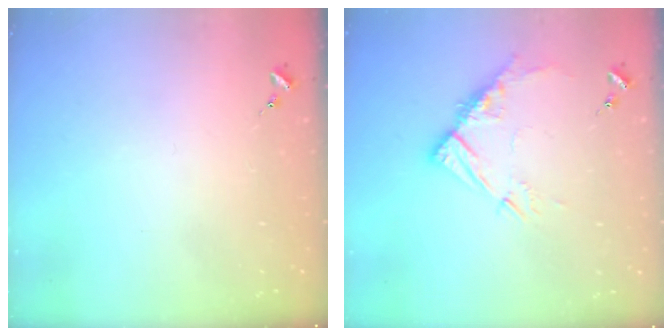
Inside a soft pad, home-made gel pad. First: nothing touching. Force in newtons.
{"total": 10.7, "press": 10.7, "slide": 0.9}